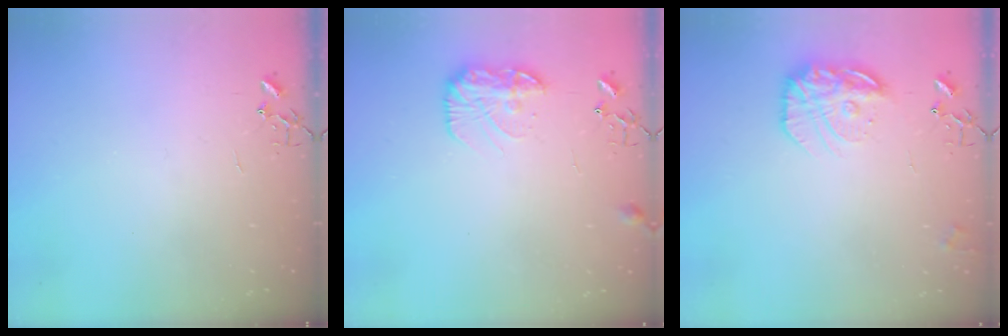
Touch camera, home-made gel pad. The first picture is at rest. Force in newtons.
{"total": 11.5, "press": 11.4, "slide": 0.6}
{"total": 16.4, "press": 16.3, "slide": 1.3}